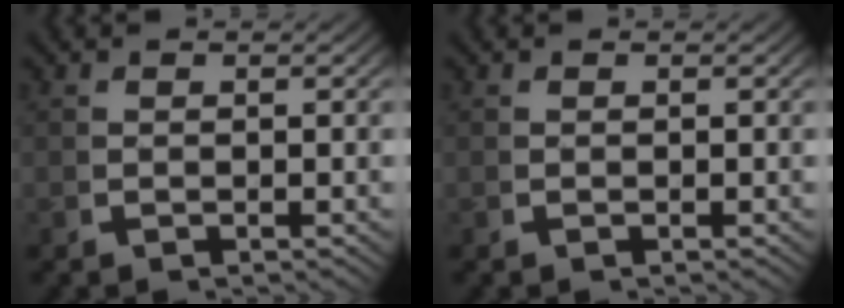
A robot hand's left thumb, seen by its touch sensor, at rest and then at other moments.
{"total": 0.0}